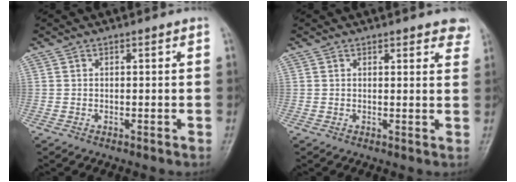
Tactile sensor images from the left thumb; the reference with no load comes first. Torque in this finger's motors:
{"motor_torque": [-0.08, -0.07, 0.10, 0.14, 0.03]}